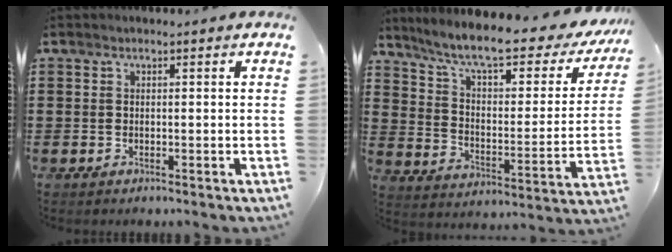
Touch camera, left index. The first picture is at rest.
{"total": 9.7, "force": [7.6, 1.2, 6.0], "torque": [-0.134, -0.046, 0.125]}